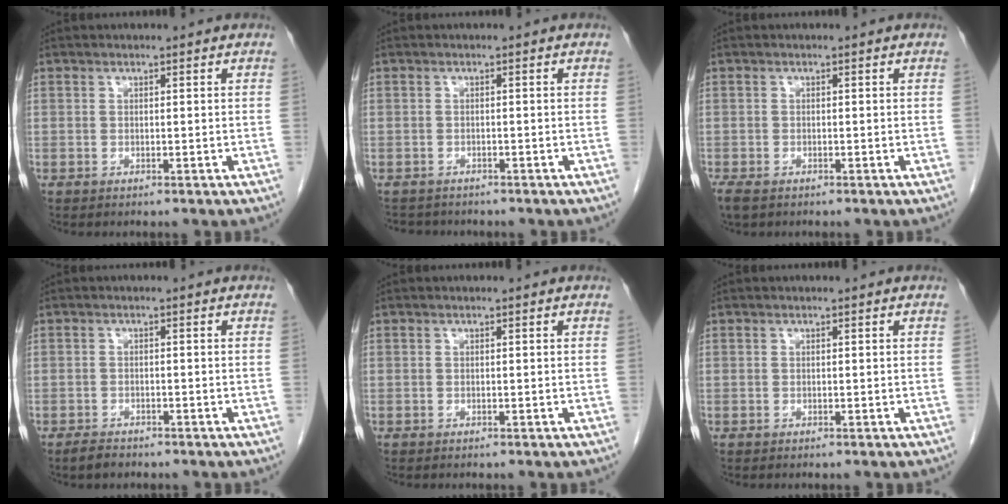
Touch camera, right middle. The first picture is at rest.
{"total": 3.6, "force": [-3.2, 1.5, 0.6], "torque": [-0.009, -0.004, -0.045]}
{"total": 3.0, "force": [-2.1, 1.4, 1.7], "torque": [-0.041, -0.010, -0.032]}
{"total": 2.0, "force": [-1.7, 0.8, 0.7], "torque": [-0.020, -0.001, -0.025]}
{"total": 0.0}
{"total": 0.0}